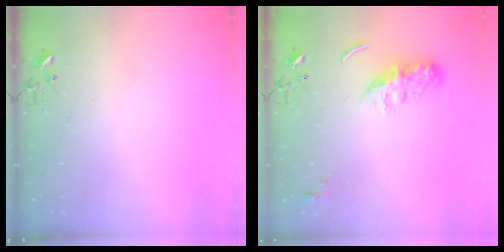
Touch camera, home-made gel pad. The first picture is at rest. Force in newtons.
{"total": 8.2, "press": 8.2, "slide": 0.4}